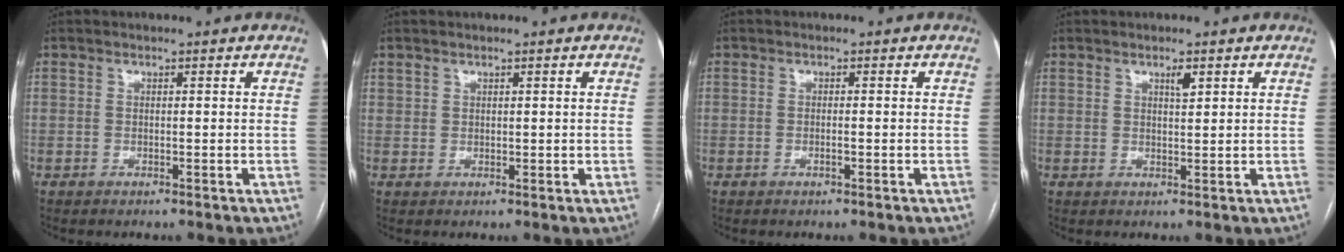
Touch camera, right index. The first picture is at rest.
{"total": 1.1, "force": [0.8, 0.8, 0.2], "torque": [0.005, -0.001, 0.014]}
{"total": 0.9, "force": [-0.4, 0.1, 0.8], "torque": [-0.016, 0.000, -0.005]}
{"total": 1.7, "force": [1.1, 0.4, 1.2], "torque": [-0.022, -0.002, 0.019]}